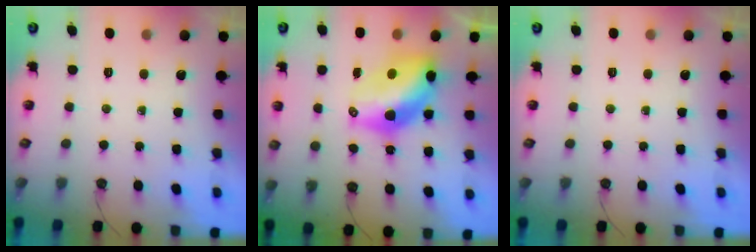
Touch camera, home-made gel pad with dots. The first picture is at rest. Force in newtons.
{"total": 10.7, "press": 10.7, "slide": 0.9}
{"total": 0.0}